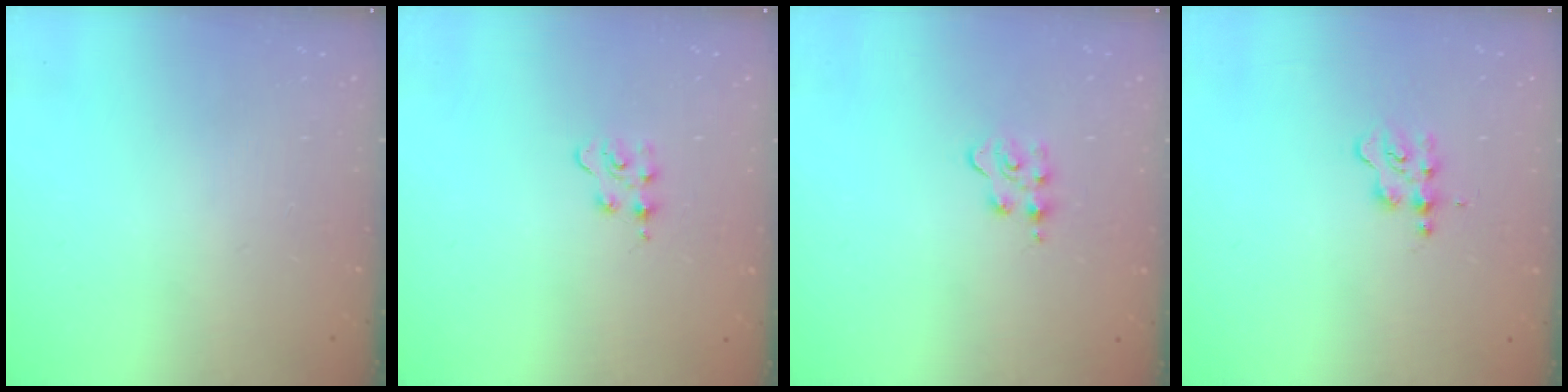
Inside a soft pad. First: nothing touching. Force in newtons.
{"total": 3.2, "press": 3.1, "slide": 0.4}
{"total": 3.2, "press": 3.2, "slide": 0.4}
{"total": 2.7, "press": 2.7, "slide": 0.3}